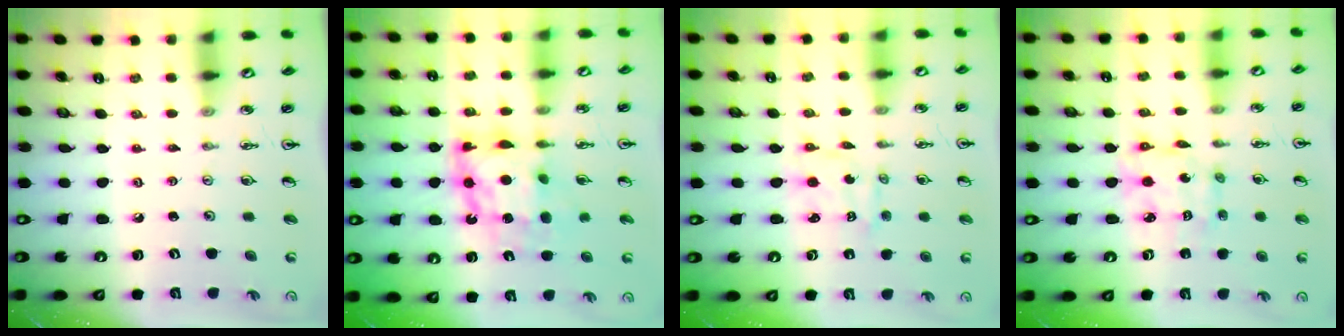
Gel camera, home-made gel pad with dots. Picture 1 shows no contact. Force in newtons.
{"total": 11.8, "press": 11.7, "slide": 1.0}
{"total": 1.9, "press": 1.9, "slide": 0.1}
{"total": 9.4, "press": 9.3, "slide": 0.7}